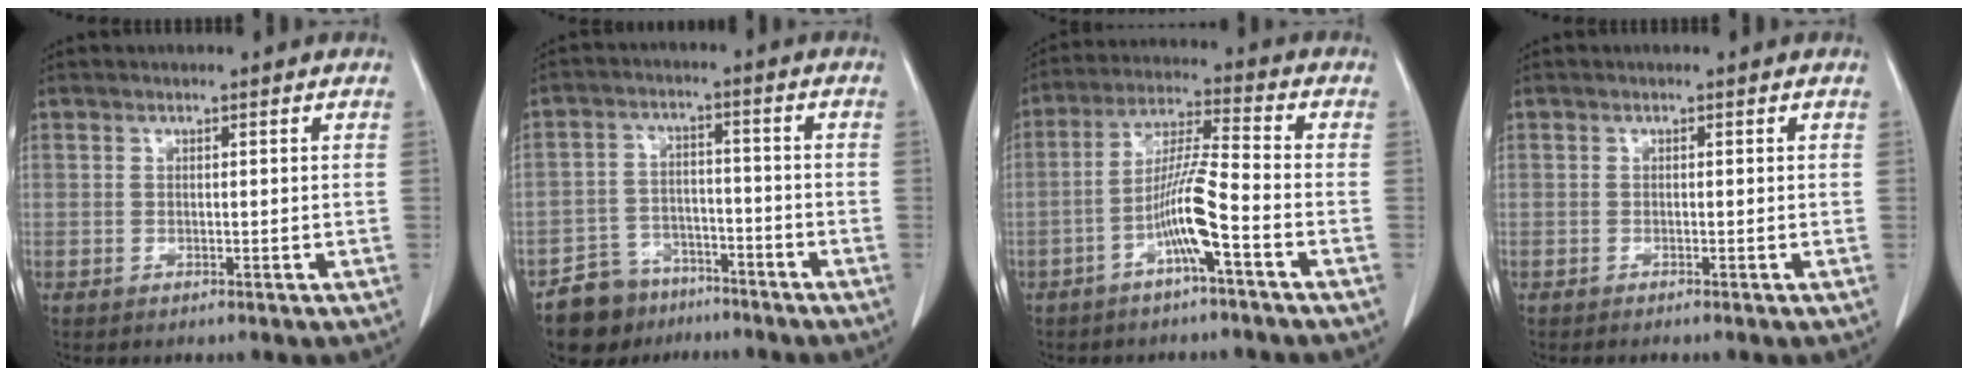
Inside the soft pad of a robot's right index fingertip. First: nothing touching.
{"total": 7.8, "force": [-5.9, 5.1, 0.5], "torque": [-0.006, 0.019, -0.099]}
{"total": 8.4, "force": [-3.6, -0.3, 7.6], "torque": [-0.151, 0.011, -0.070]}
{"total": 0.6, "force": [-0.5, -0.1, 0.3], "torque": [-0.007, 0.000, -0.010]}